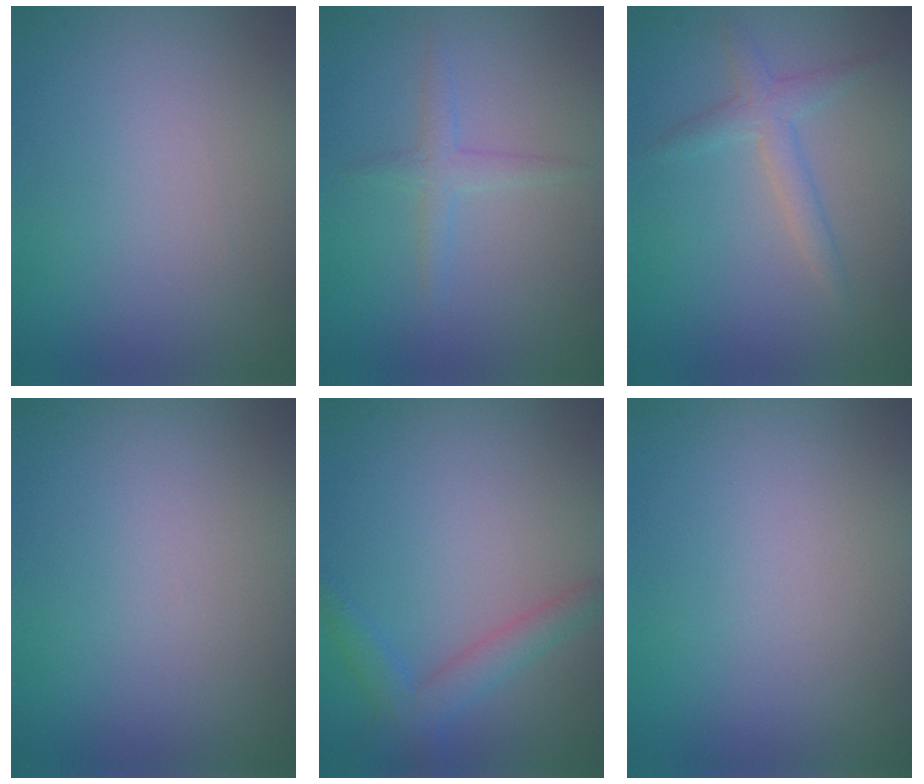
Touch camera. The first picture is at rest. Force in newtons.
{"total": 1.5, "press": 1.5, "slide": 0.0}
{"total": 2.0, "press": 2.0, "slide": 0.0}
{"total": 0.0}
{"total": 2.7, "press": 2.7, "slide": 0.2}
{"total": 0.0}